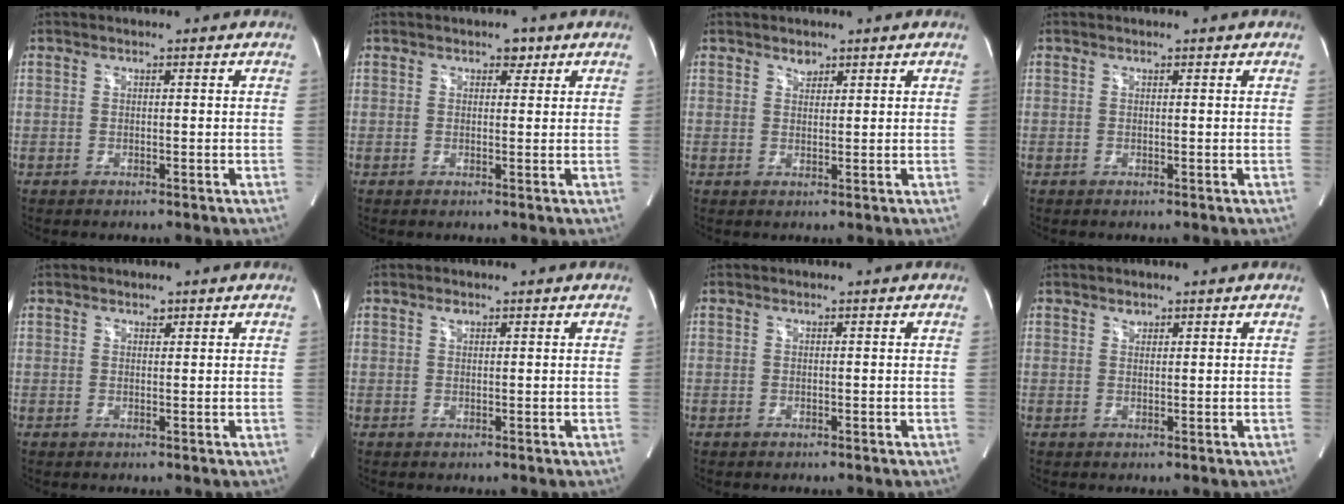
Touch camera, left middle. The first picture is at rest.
{"total": 1.6, "force": [1.0, 1.1, 0.8], "torque": [-0.009, 0.006, 0.012]}
{"total": 1.3, "force": [1.0, 0.8, 0.4], "torque": [-0.008, -0.002, 0.018]}
{"total": 0.0}
{"total": 0.7, "force": [0.5, 0.4, 0.3], "torque": [-0.005, 0.000, 0.008]}
{"total": 0.8, "force": [0.5, 0.4, 0.4], "torque": [-0.009, 0.001, 0.009]}
{"total": 0.0}
{"total": 0.9, "force": [0.6, 0.6, 0.2], "torque": [-0.002, -0.003, 0.010]}